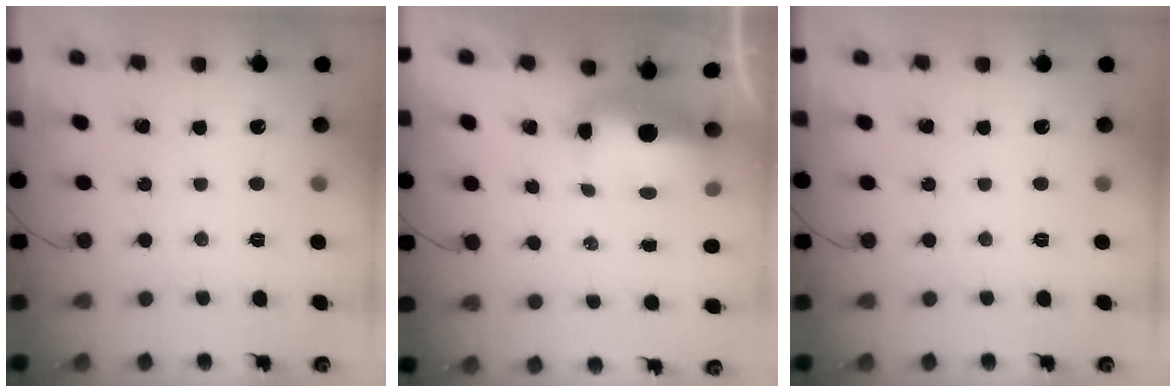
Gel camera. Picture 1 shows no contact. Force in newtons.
{"total": 8.6, "press": 8.4, "slide": 1.6}
{"total": 0.0}